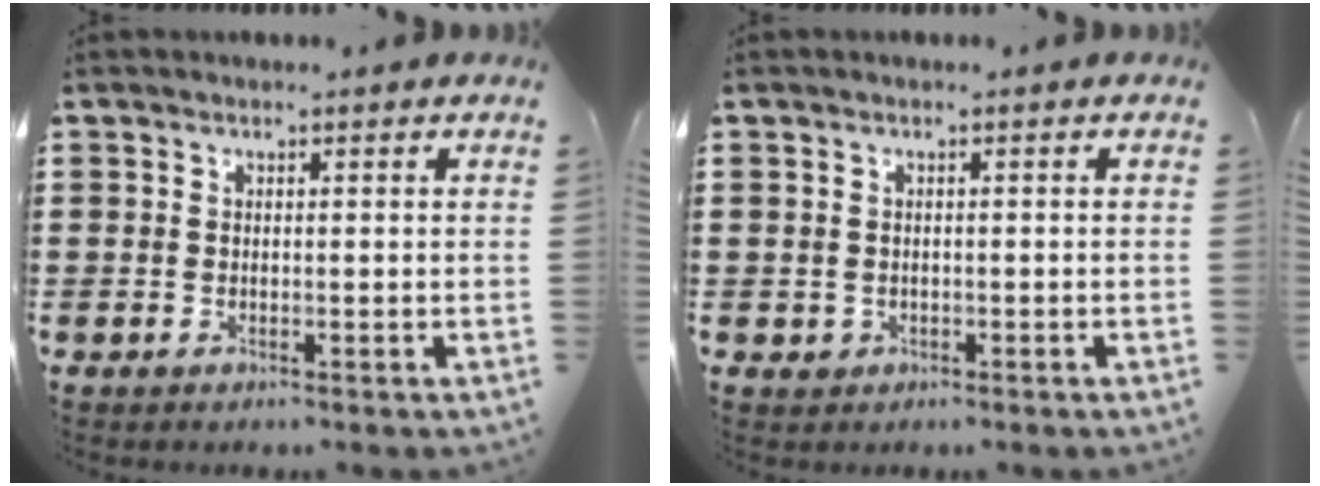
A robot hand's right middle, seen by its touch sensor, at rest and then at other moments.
{"total": 0.7, "force": [-0.1, 0.7, 0.2], "torque": [-0.008, 0.003, -0.002]}